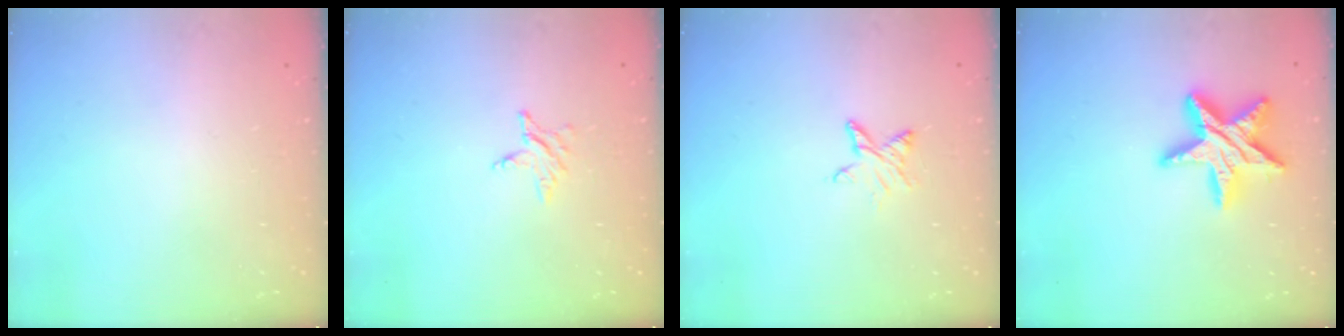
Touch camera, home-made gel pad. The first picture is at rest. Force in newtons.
{"total": 2.8, "press": 2.8, "slide": 0.3}
{"total": 5.2, "press": 5.1, "slide": 0.7}
{"total": 15.6, "press": 15.6, "slide": 0.9}